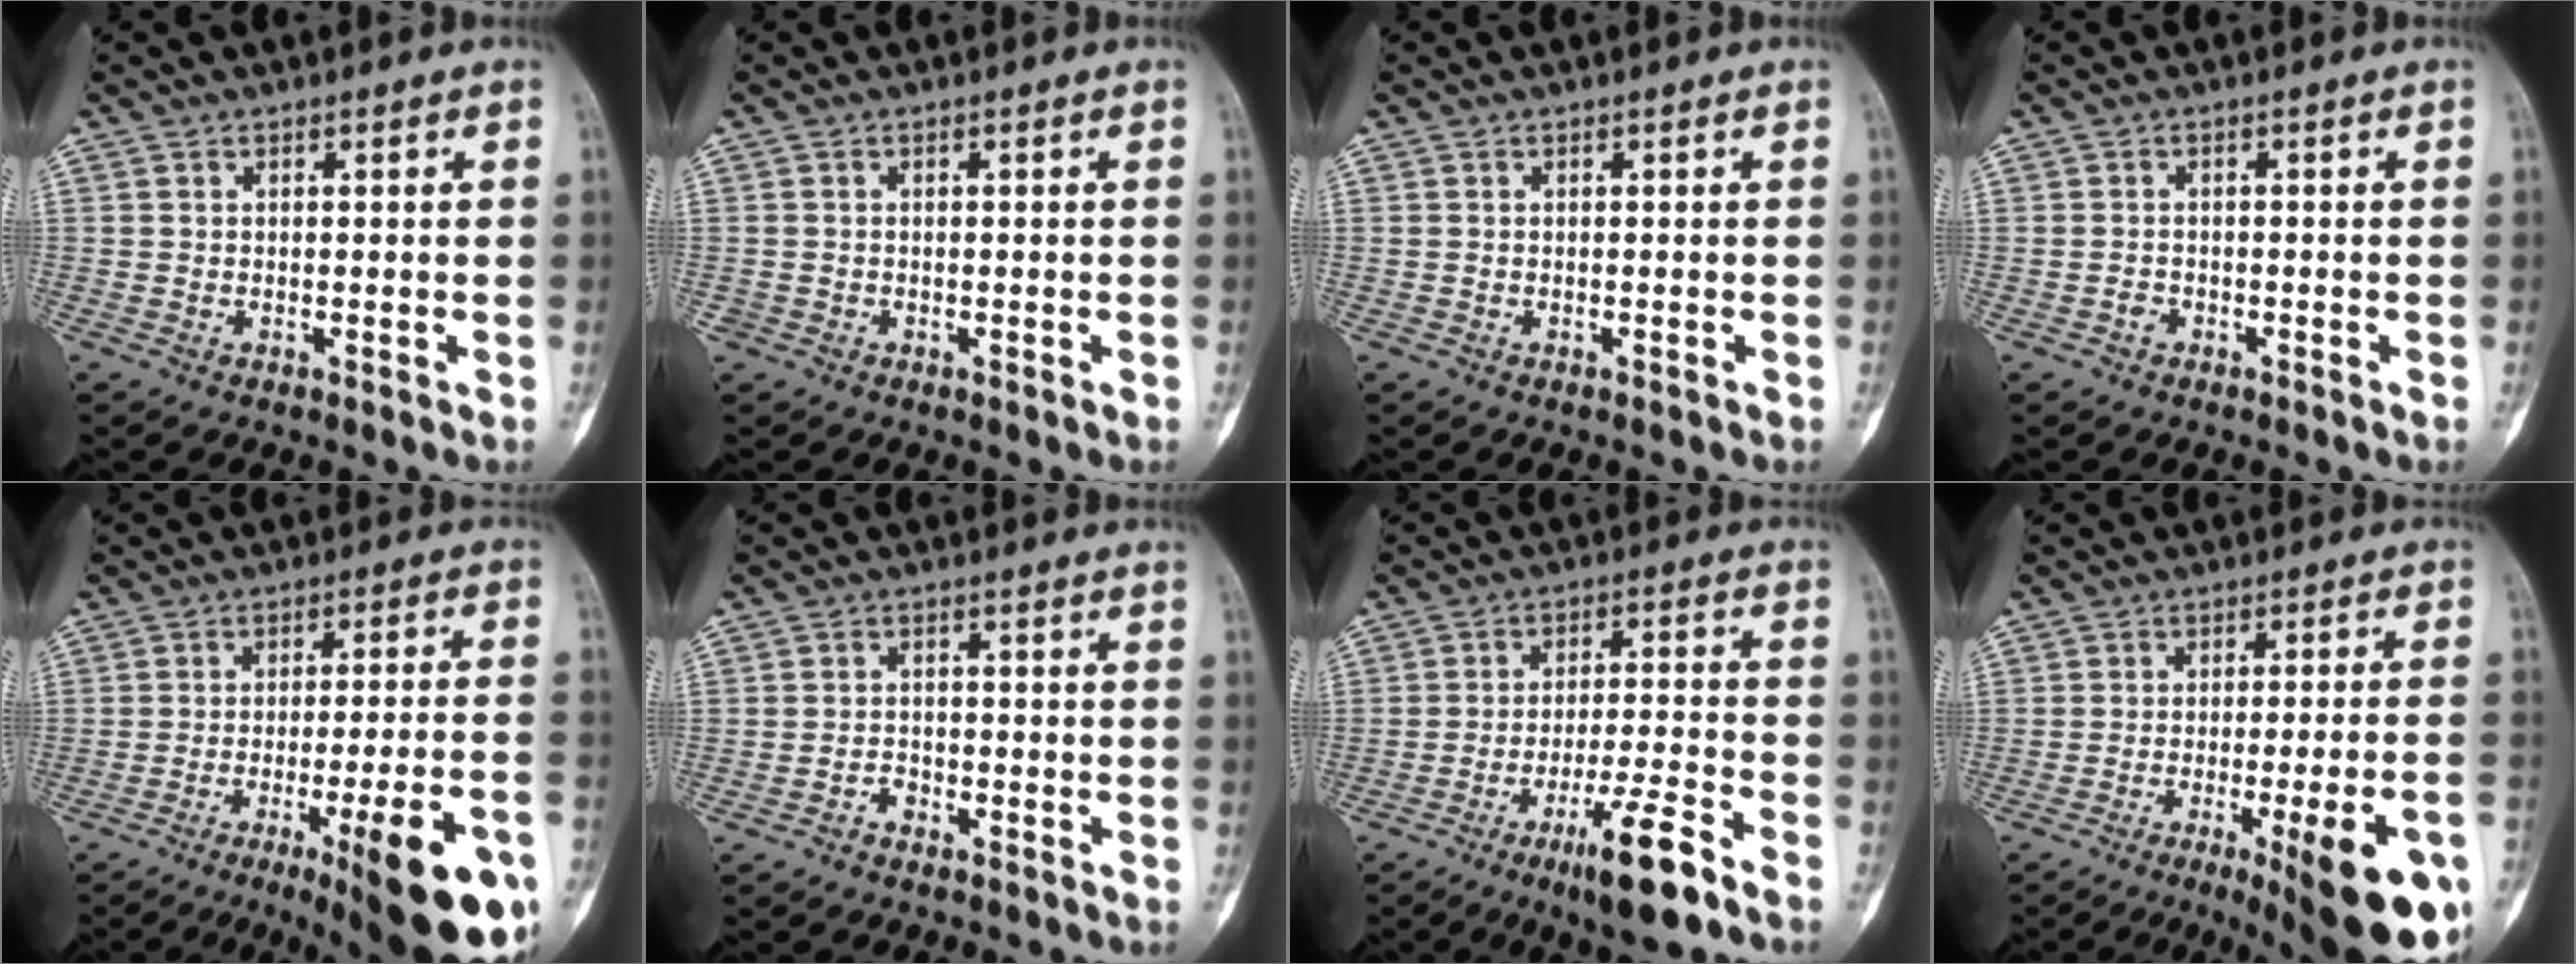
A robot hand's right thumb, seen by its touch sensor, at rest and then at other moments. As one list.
[{"total": 0.7, "force": [-0.3, 0.6, 0.0], "torque": [0.001, 0.005, -0.006]}, {"total": 0.0}, {"total": 1.2, "force": [-0.7, 0.9, 0.3], "torque": [-0.002, 0.006, -0.015]}, {"total": 20.0, "force": [-9.7, 4.2, 17.0], "torque": [-0.180, 0.037, -0.130]}, {"total": 2.0, "force": [-1.5, 1.3, 0.6], "torque": [-0.007, 0.013, -0.029]}, {"total": 10.7, "force": [-6.7, 1.4, 8.3], "torque": [-0.143, 0.031, -0.112]}, {"total": 19.8, "force": [-9.4, 4.5, 16.9], "torque": [-0.171, 0.031, -0.124]}]